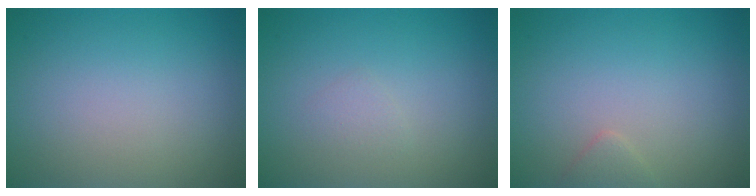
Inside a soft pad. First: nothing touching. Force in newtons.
{"total": 0.8, "press": 0.8, "slide": 0.0}
{"total": 0.9, "press": 0.9, "slide": 0.1}